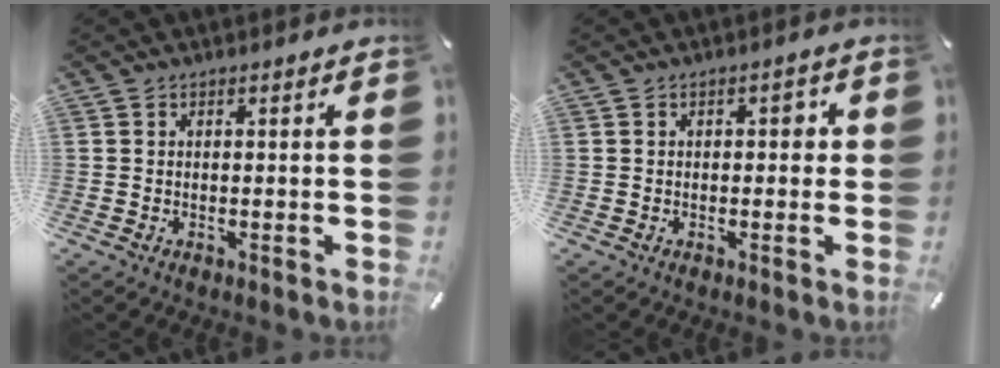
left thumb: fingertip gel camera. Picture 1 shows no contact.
{"total": 2.1, "force": [0.0, 1.3, 1.7], "torque": [-0.026, 0.007, -0.006]}